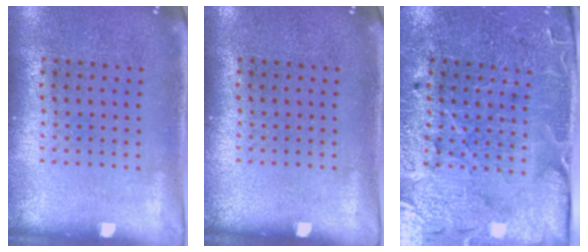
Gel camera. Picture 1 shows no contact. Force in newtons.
{"total": 0.0}
{"total": 3.6, "press": 3.5, "slide": 0.6}